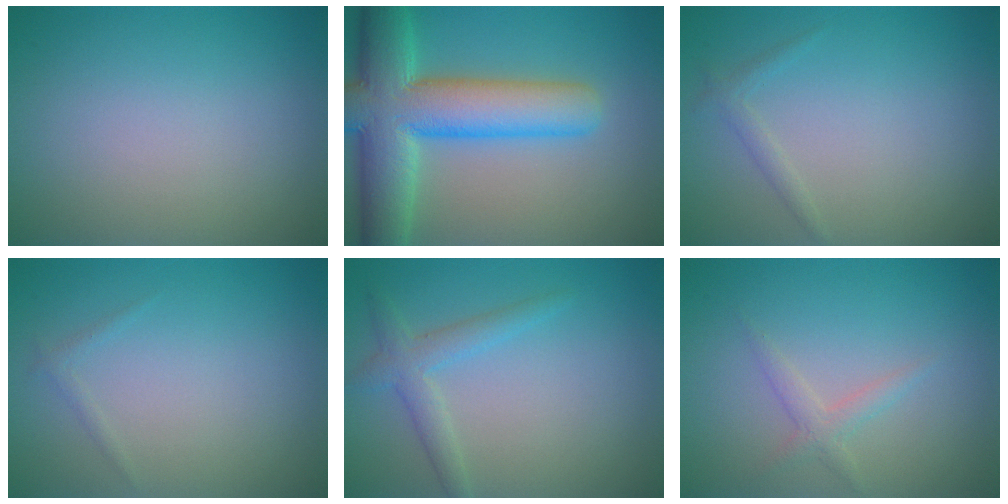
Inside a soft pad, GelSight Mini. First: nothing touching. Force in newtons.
{"total": 10.8, "press": 10.8, "slide": 0.5}
{"total": 1.1, "press": 1.1, "slide": 0.1}
{"total": 0.6, "press": 0.6, "slide": 0.0}
{"total": 2.4, "press": 2.4, "slide": 0.1}
{"total": 1.5, "press": 1.5, "slide": 0.0}